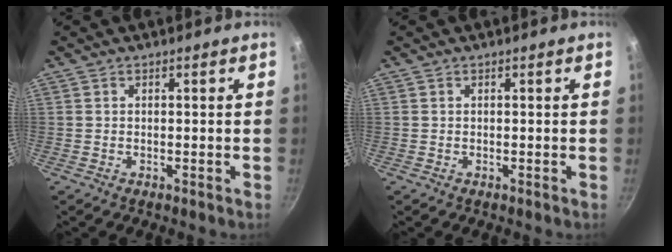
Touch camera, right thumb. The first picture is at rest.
{"total": 0.0}